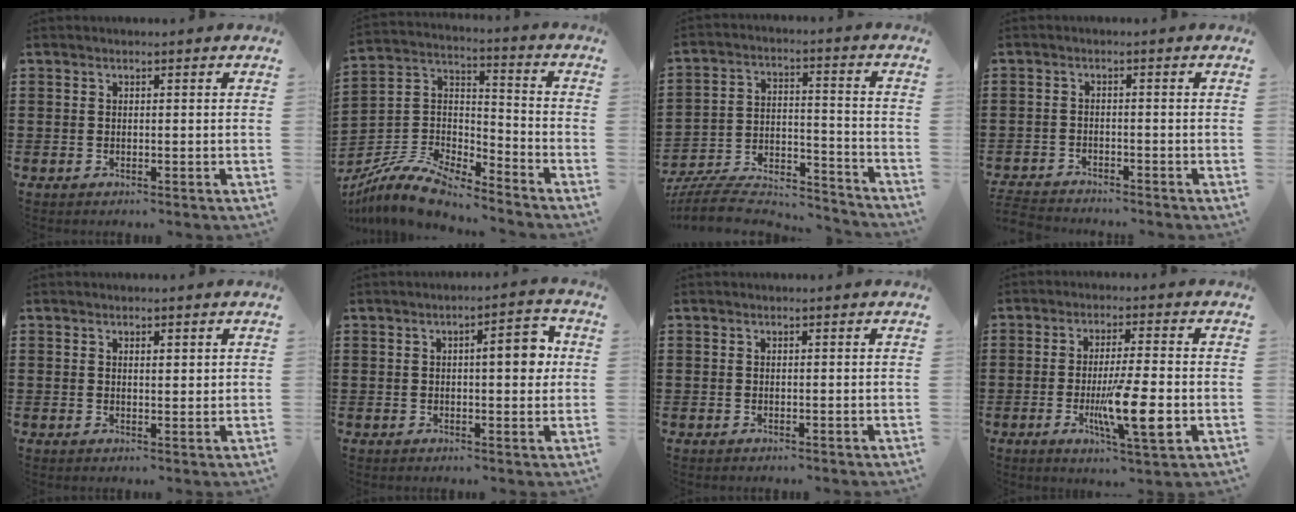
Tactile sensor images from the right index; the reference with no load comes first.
{"total": 9.4, "force": [-8.4, 2.1, 3.6], "torque": [-0.086, 0.012, -0.170]}
{"total": 7.9, "force": [-7.4, 1.7, 2.4], "torque": [-0.048, 0.005, -0.147]}
{"total": 2.5, "force": [-2.5, 0.2, -0.1], "torque": [-0.004, -0.001, -0.055]}
{"total": 1.1, "force": [0.6, 0.5, 0.8], "torque": [-0.016, 0.005, 0.010]}
{"total": 5.4, "force": [0.9, 1.6, 5.1], "torque": [-0.065, -0.003, 0.003]}
{"total": 0.0}
{"total": 10.8, "force": [-2.5, 2.0, 10.3], "torque": [-0.185, -0.012, -0.040]}